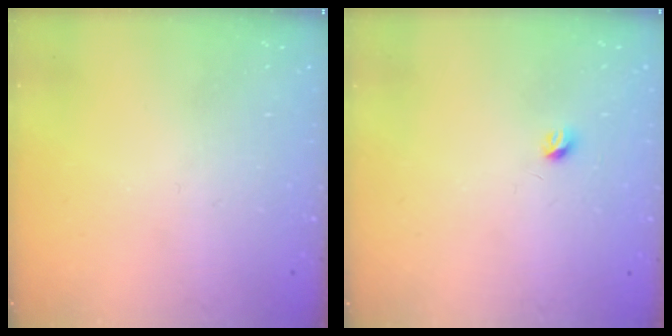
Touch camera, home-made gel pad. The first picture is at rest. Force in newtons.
{"total": 3.6, "press": 3.5, "slide": 0.6}